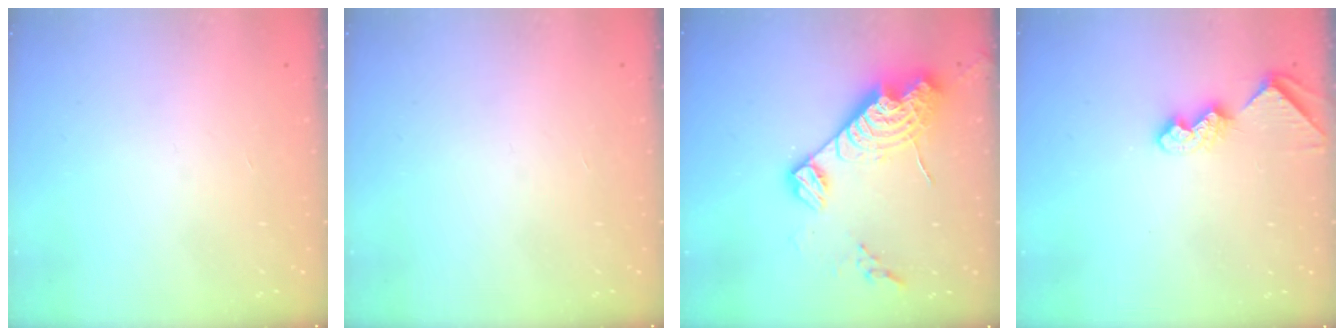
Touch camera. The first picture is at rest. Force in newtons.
{"total": 0.0}
{"total": 17.4, "press": 17.3, "slide": 1.7}
{"total": 6.9, "press": 6.9, "slide": 0.7}